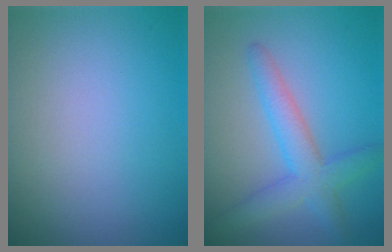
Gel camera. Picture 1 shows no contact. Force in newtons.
{"total": 4.1, "press": 4.1, "slide": 0.1}